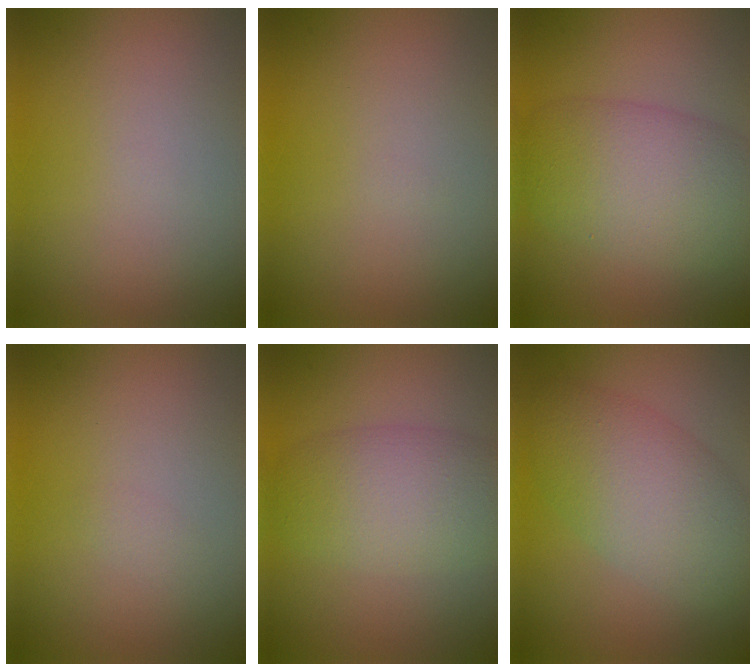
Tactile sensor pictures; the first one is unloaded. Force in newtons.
{"total": 0.0}
{"total": 7.9, "press": 7.9, "slide": 0.2}
{"total": 0.5, "press": 0.5, "slide": 0.0}
{"total": 6.2, "press": 6.2, "slide": 0.4}
{"total": 7.2, "press": 7.2, "slide": 0.2}